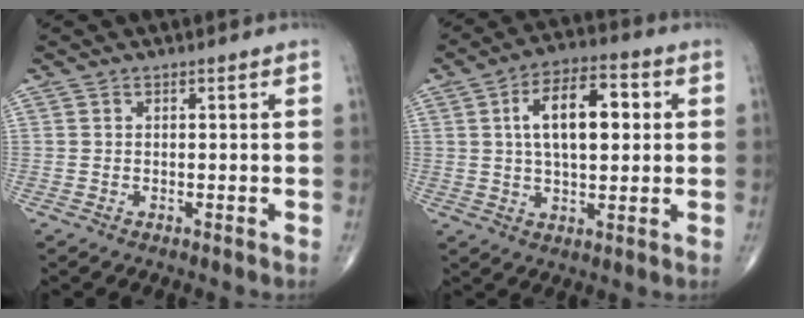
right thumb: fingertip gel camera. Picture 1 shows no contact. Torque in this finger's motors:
{"motor_torque": [0.34, 3.03, 1.60, 0.30, 0.39]}